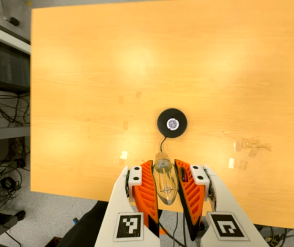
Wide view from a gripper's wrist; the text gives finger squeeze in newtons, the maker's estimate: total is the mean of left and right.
{"total": 20.3, "left": 22.2, "right": 18.4}